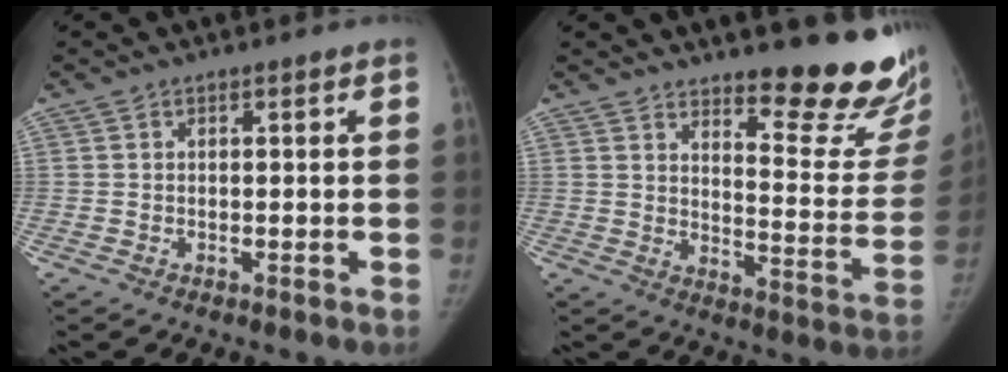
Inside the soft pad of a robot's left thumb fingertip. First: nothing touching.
{"total": 19.7, "force": [15.0, 4.9, 11.7], "torque": [-0.111, -0.137, 0.191]}